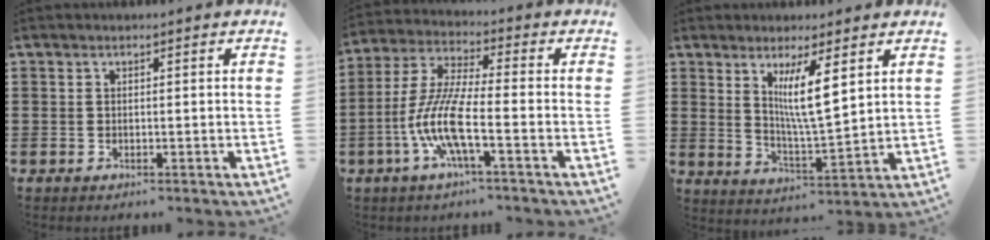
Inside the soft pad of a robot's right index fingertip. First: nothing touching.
{"total": 9.7, "force": [-3.7, 1.6, 8.8], "torque": [-0.211, -0.020, -0.078]}
{"total": 7.5, "force": [3.2, 1.1, 6.7], "torque": [-0.130, -0.005, 0.051]}